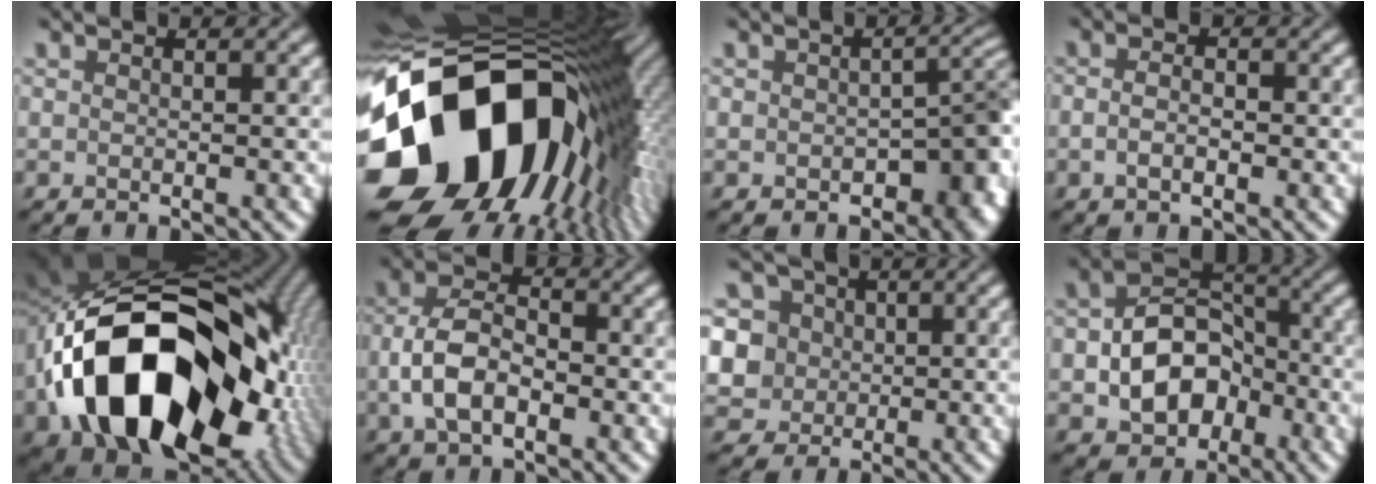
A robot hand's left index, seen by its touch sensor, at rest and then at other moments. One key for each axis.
{"total": 21.3, "fx": -2.8, "fy": 13.9, "fz": 15.9, "tx": -0.303, "ty": -0.038, "tz": -0.046}
{"total": 7.4, "fx": -2.4, "fy": 4.5, "fz": 5.4, "tx": -0.038, "ty": -0.010, "tz": -0.035}
{"total": 1.6, "fx": -0.4, "fy": 0.7, "fz": 1.4, "tx": -0.030, "ty": 0.002, "tz": -0.011}
{"total": 19.7, "fx": -4.6, "fy": 13.7, "fz": 13.4, "tx": -0.261, "ty": -0.026, "tz": -0.069}
{"total": 5.3, "fx": -1.3, "fy": 3.0, "fz": 4.2, "tx": -0.085, "ty": 0.008, "tz": -0.032}
{"total": 8.7, "fx": 1.9, "fy": 7.6, "fz": 3.9, "tx": -0.076, "ty": 0.029, "tz": 0.005}
{"total": 7.3, "fx": -1.8, "fy": 5.1, "fz": 4.9, "tx": -0.077, "ty": 0.008, "tz": -0.033}